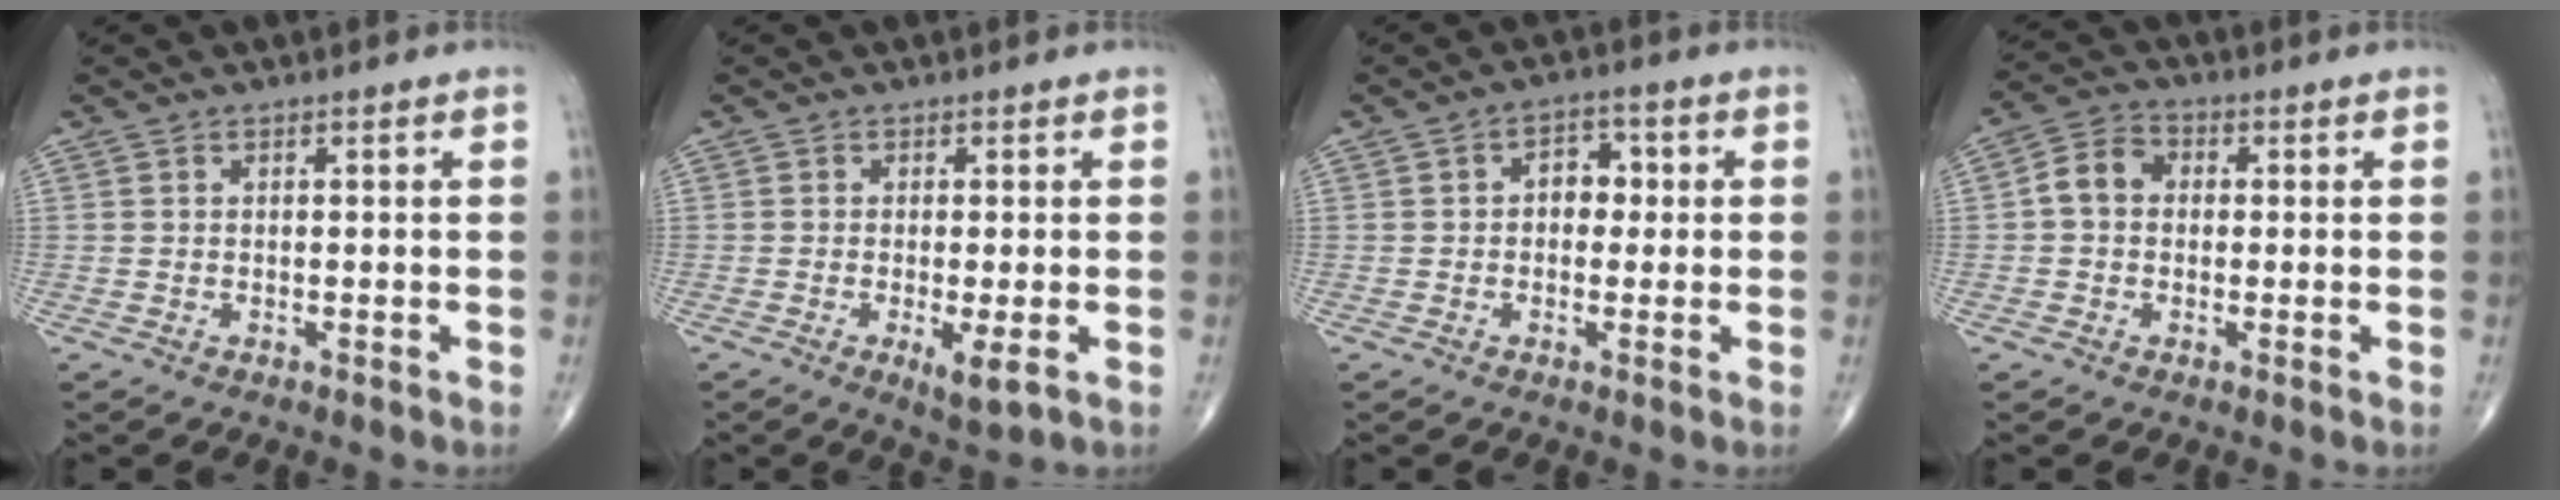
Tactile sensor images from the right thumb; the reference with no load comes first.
{"total": 4.1, "force": [-1.2, 0.9, 3.8], "torque": [-0.067, -0.013, -0.021]}
{"total": 4.7, "force": [0.4, 3.4, 3.2], "torque": [-0.021, 0.012, -0.002]}
{"total": 5.7, "force": [0.1, 4.5, 3.4], "torque": [-0.050, 0.020, -0.010]}